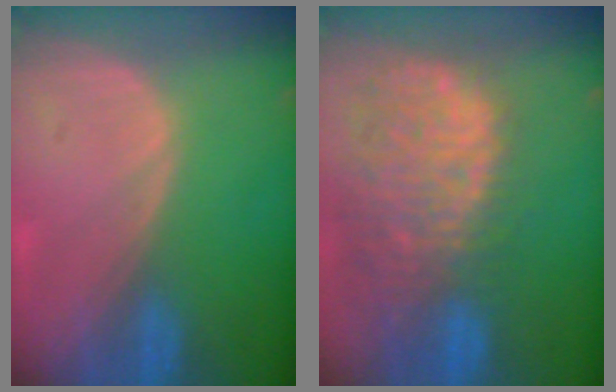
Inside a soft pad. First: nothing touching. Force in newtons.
{"total": 14.0, "press": 11.5, "slide": 8.0}